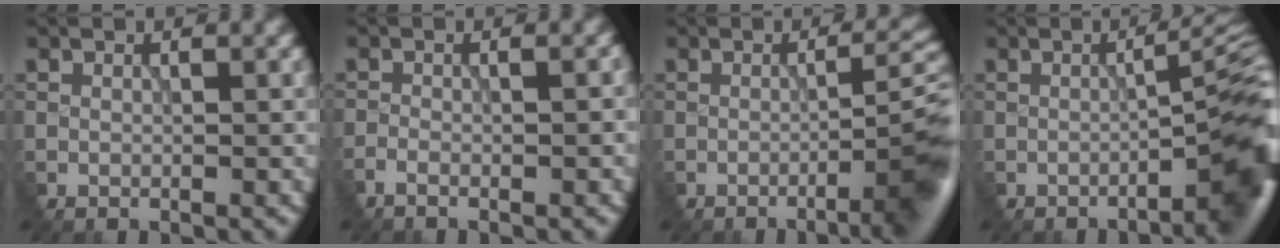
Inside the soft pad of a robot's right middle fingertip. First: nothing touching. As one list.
[{"total": 2.0, "force": [-0.9, 0.6, 1.7], "torque": [-0.003, 0.013, -0.017]}, {"total": 6.7, "force": [-2.2, 1.3, 6.2], "torque": [-0.078, 0.002, -0.025]}, {"total": 9.1, "force": [-2.2, 2.1, 8.6], "torque": [-0.089, 0.000, -0.025]}]